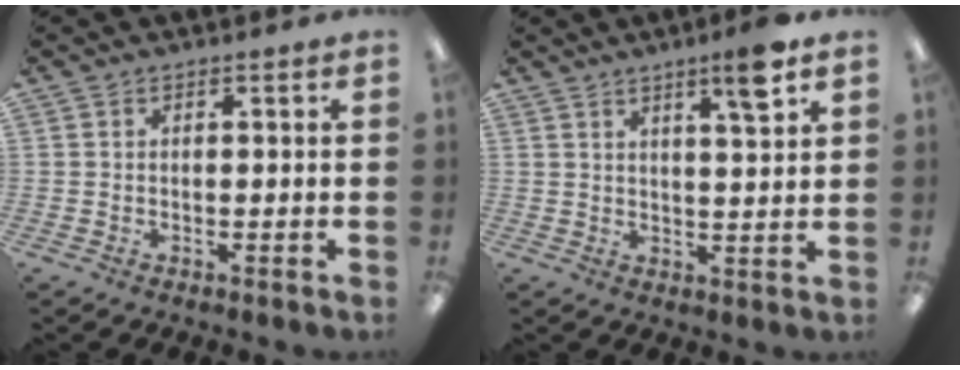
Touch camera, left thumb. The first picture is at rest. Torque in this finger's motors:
{"motor_torque": [0.96, 0.59, 0.83, -0.83, 0.00]}